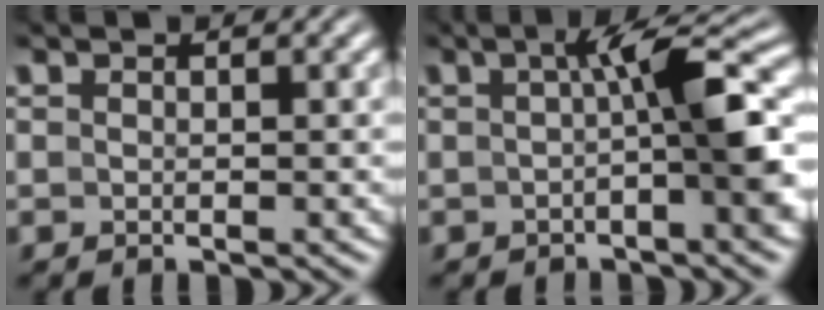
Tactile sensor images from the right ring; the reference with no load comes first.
{"total": 5.5, "force": [-0.4, 0.4, 5.5], "torque": [-0.080, 0.010, -0.006]}